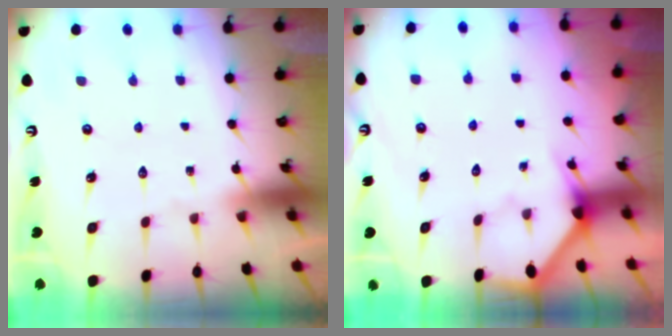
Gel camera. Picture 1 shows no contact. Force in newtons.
{"total": 2.6, "press": 2.6, "slide": 0.3}